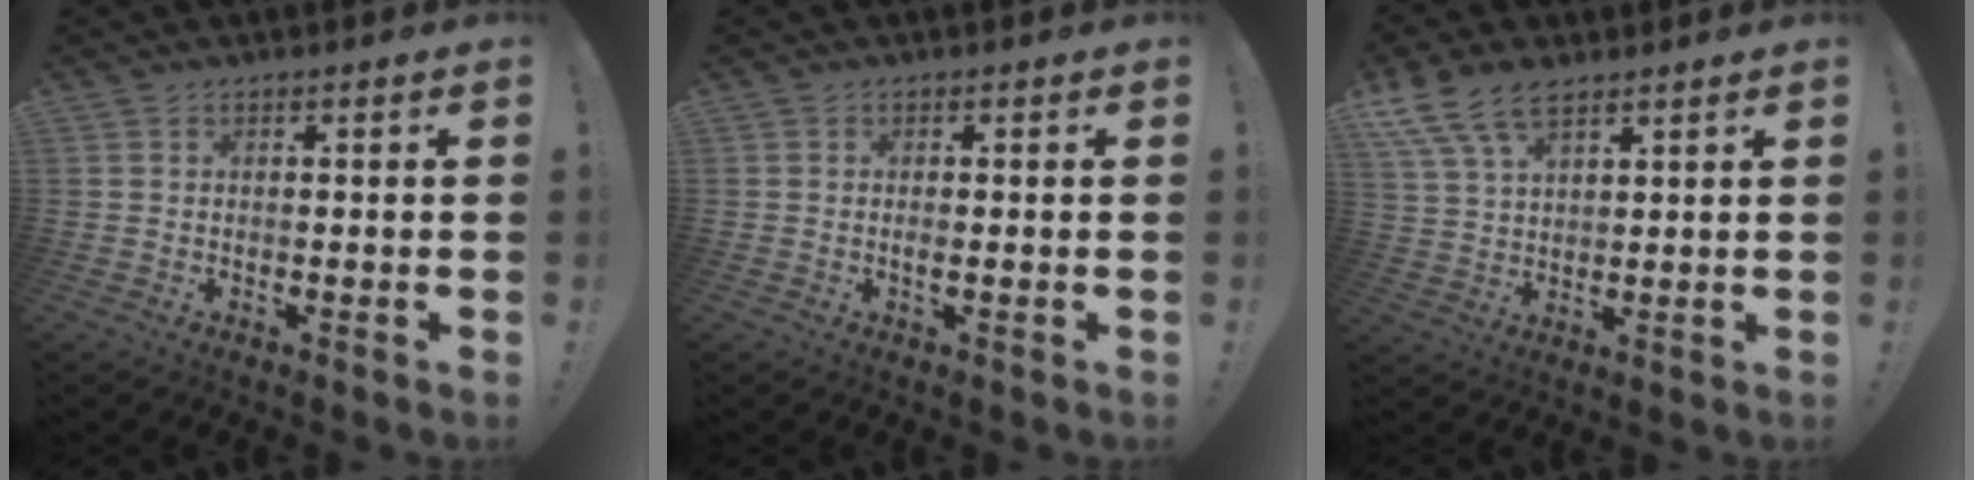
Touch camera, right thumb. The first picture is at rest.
{"total": 1.1, "force": [-0.2, 0.2, 1.1], "torque": [-0.015, -0.003, -0.004]}
{"total": 10.0, "force": [6.7, 4.8, 5.6], "torque": [-0.108, -0.022, 0.133]}